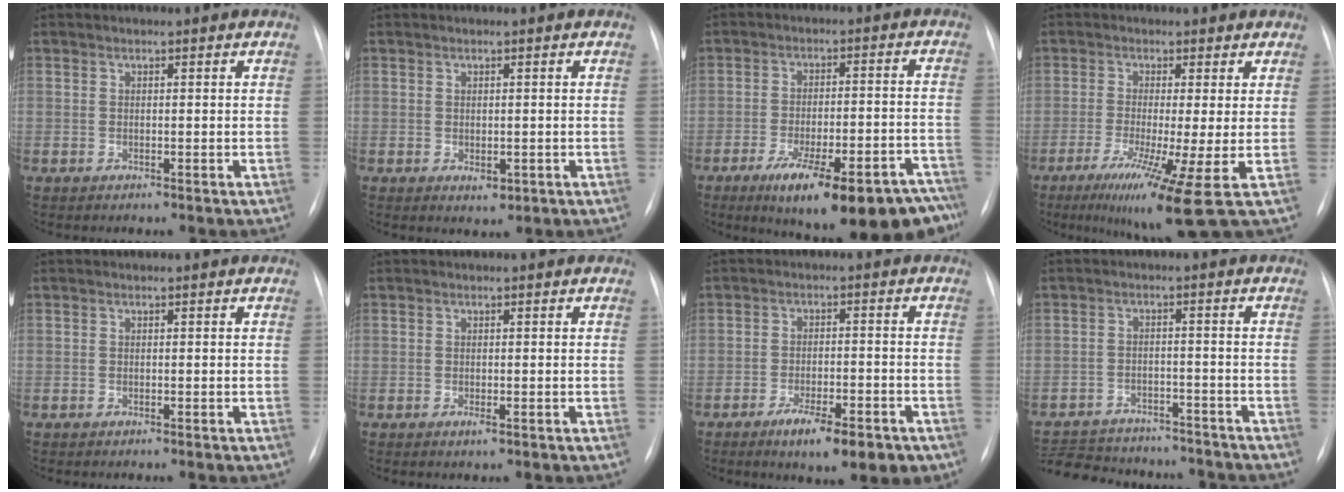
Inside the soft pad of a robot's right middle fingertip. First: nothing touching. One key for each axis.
{"total": 1.7, "fx": -0.5, "fy": 1.0, "fz": 1.3, "tx": -0.018, "ty": -0.003, "tz": -0.001}
{"total": 21.0, "fx": -15.4, "fy": 4.9, "fz": 13.4, "tx": -0.123, "ty": 0.019, "tz": -0.216}
{"total": 10.1, "fx": -4.4, "fy": -1.2, "fz": 9.0, "tx": -0.159, "ty": -0.035, "tz": -0.077}
{"total": 0.0}
{"total": 0.7, "fx": -0.3, "fy": 0.1, "fz": 0.6, "tx": -0.011, "ty": -0.002, "tz": -0.006}
{"total": 8.8, "fx": -5.4, "fy": 2.5, "fz": 6.5, "tx": -0.092, "ty": -0.007, "tz": -0.076}
{"total": 16.9, "fx": -15.1, "fy": 5.5, "fz": 5.0, "tx": -0.127, "ty": 0.002, "tz": -0.207}